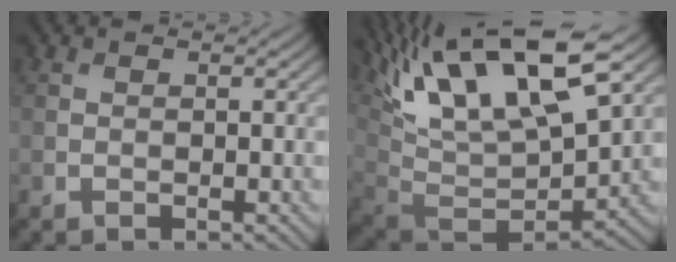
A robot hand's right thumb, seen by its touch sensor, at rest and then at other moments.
{"total": 17.8, "force": [8.8, 6.4, 14.1], "torque": [-0.281, 0.020, 0.156]}